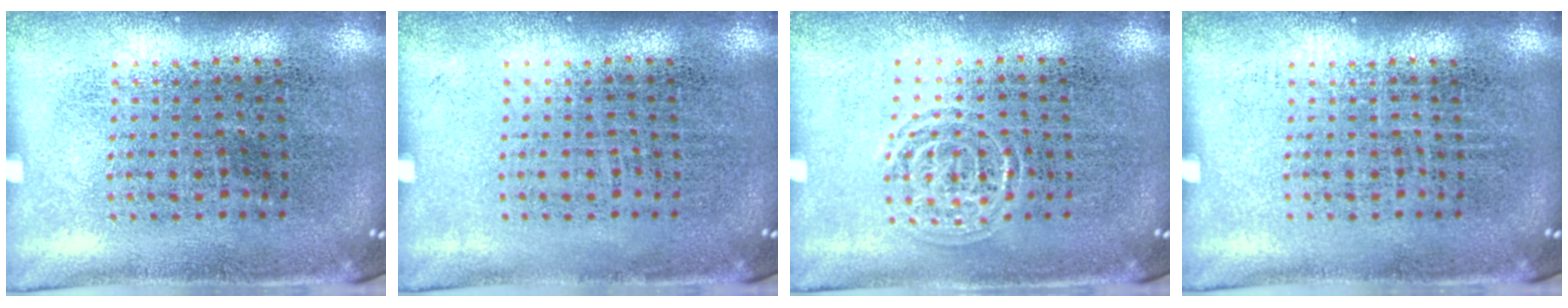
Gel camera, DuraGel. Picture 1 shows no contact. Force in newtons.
{"total": 0.0}
{"total": 1.3, "press": 1.3, "slide": 0.2}
{"total": 0.0}